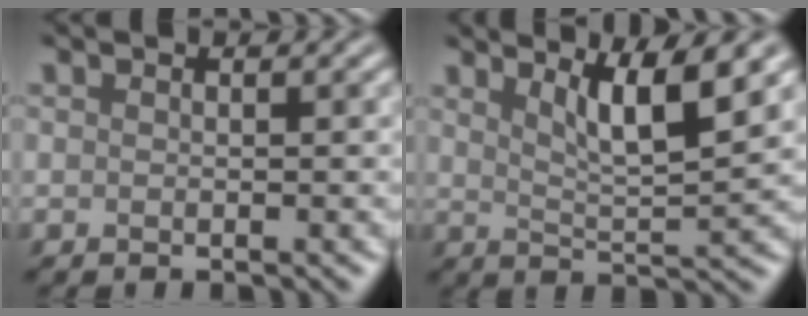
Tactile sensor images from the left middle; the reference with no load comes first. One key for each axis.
{"total": 5.0, "fx": 2.9, "fy": 0.9, "fz": 4.0, "tx": -0.060, "ty": -0.005, "tz": 0.049}